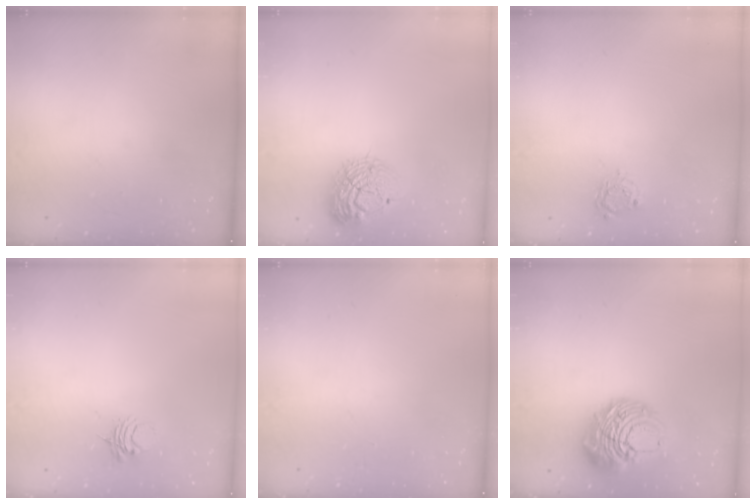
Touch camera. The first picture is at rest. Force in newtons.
{"total": 13.0, "press": 13.0, "slide": 1.0}
{"total": 4.9, "press": 4.9, "slide": 0.2}
{"total": 4.3, "press": 4.3, "slide": 0.5}
{"total": 0.0}
{"total": 12.3, "press": 12.3, "slide": 1.3}